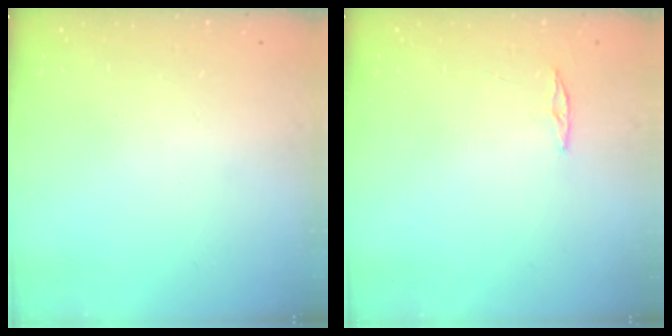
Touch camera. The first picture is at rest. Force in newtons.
{"total": 3.0, "press": 2.9, "slide": 0.3}